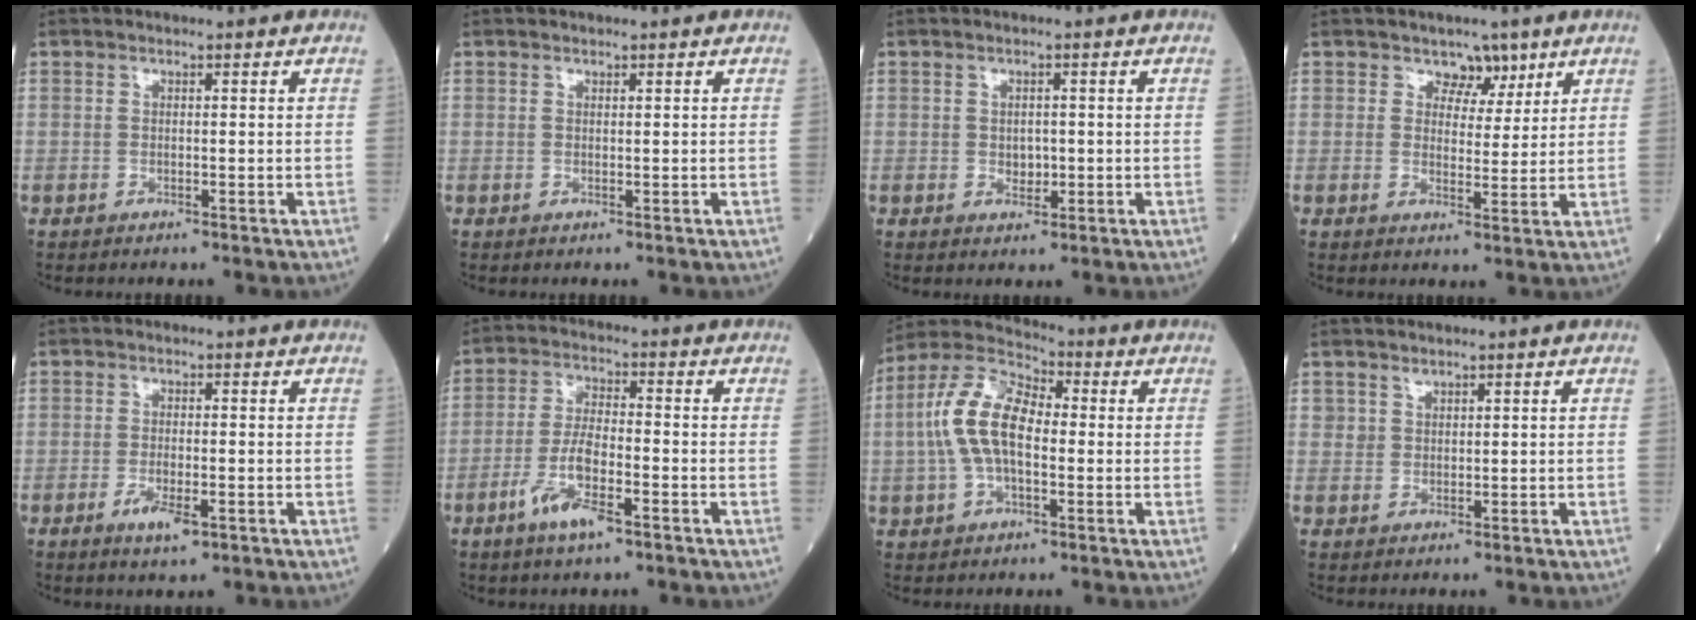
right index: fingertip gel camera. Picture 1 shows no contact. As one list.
[{"total": 0.0}, {"total": 2.1, "force": [-0.2, 1.4, 1.5], "torque": [-0.021, 0.001, -0.001]}, {"total": 3.8, "force": [2.5, 2.6, 1.1], "torque": [-0.003, 0.000, 0.036]}, {"total": 3.8, "force": [-1.7, 0.9, 3.3], "torque": [-0.061, -0.004, -0.028]}, {"total": 7.6, "force": [-3.9, 1.6, 6.4], "torque": [-0.129, -0.007, -0.072]}, {"total": 11.5, "force": [0.0, 5.6, 10.0], "torque": [-0.226, 0.031, -0.003]}, {"total": 1.3, "force": [1.0, 0.9, 0.1], "torque": [0.010, -0.005, 0.013]}]